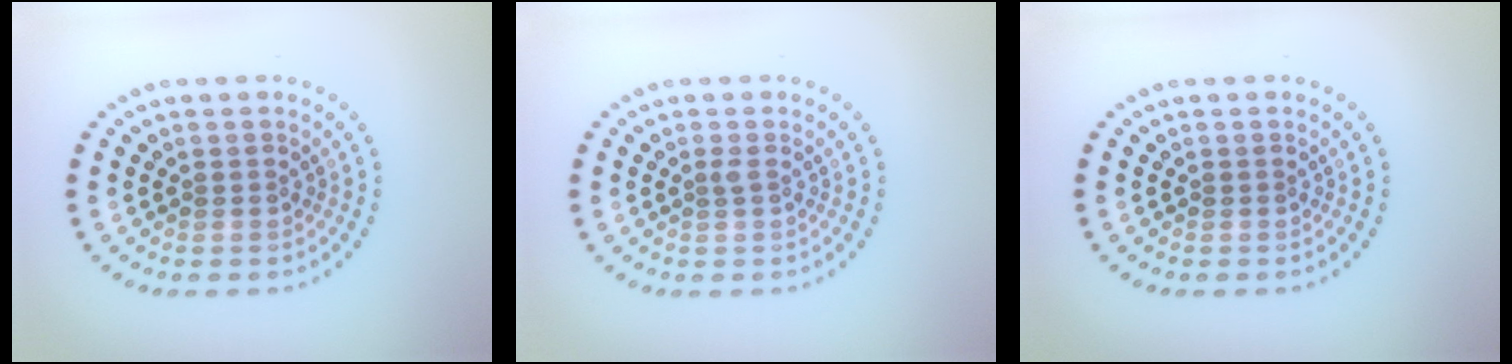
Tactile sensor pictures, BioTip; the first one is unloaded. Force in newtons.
{"total": 0.6, "press": 0.5, "slide": 0.4}
{"total": 0.0}